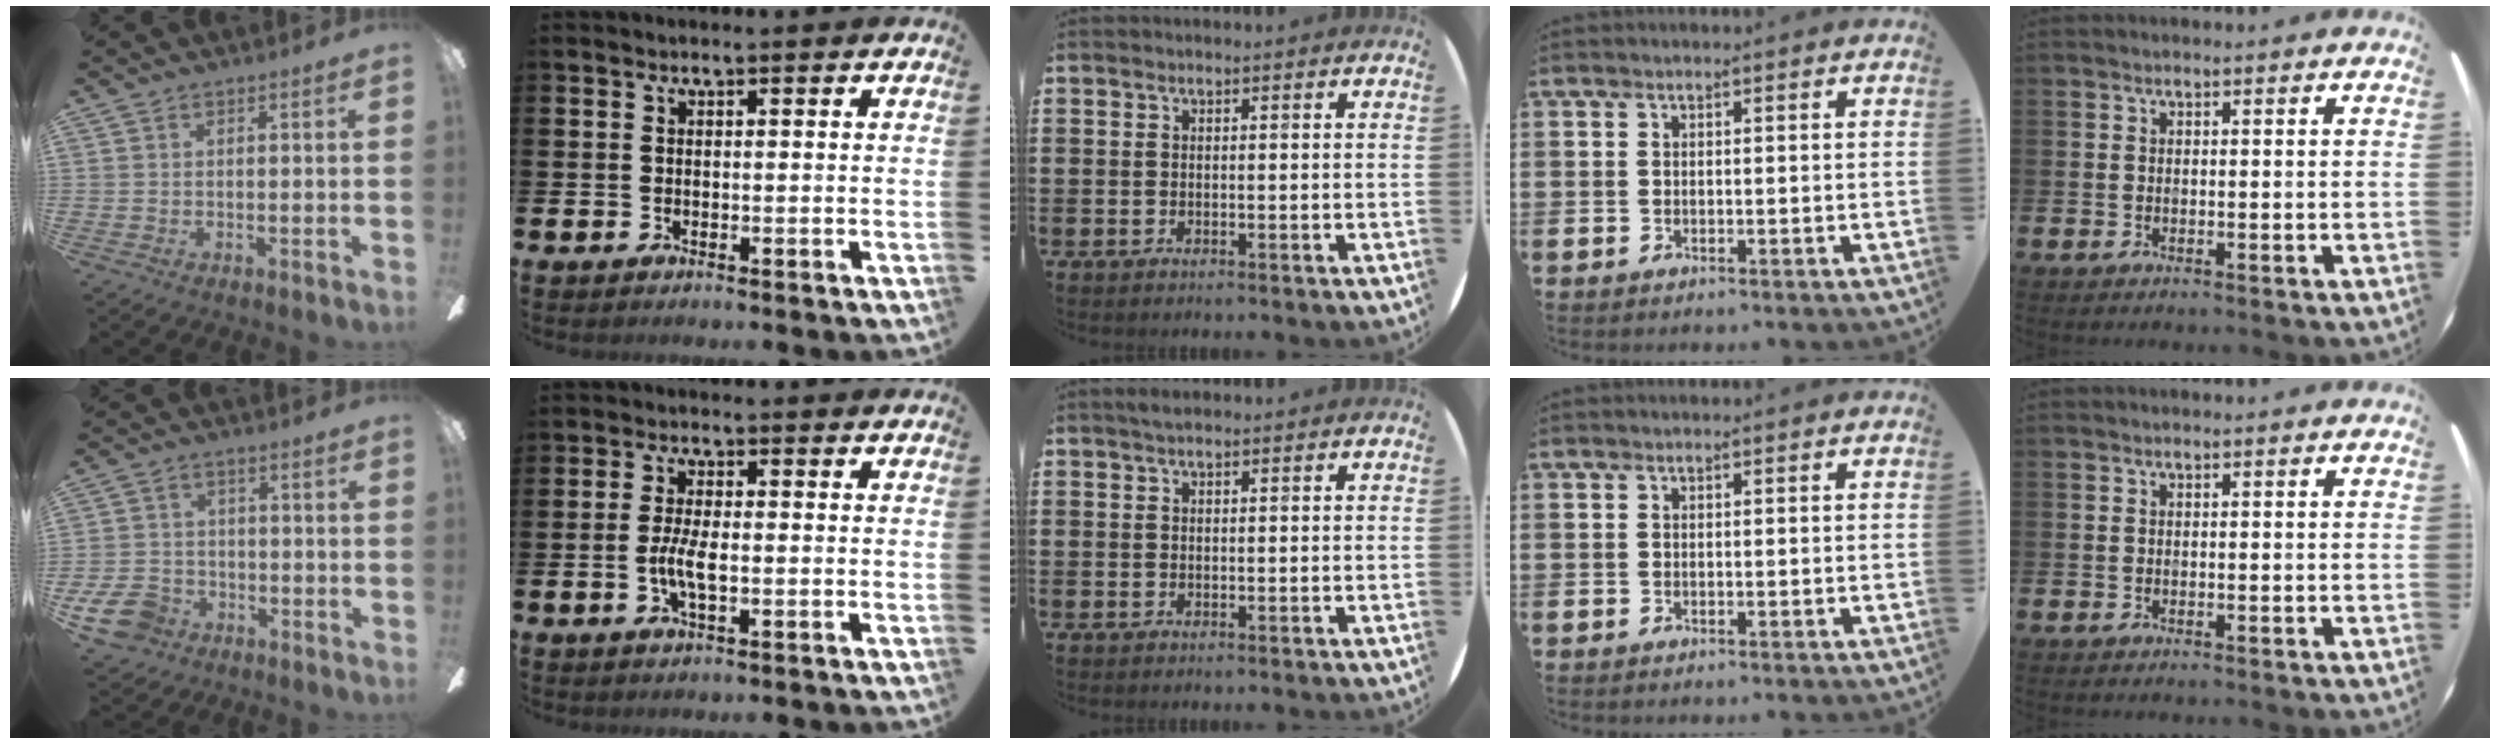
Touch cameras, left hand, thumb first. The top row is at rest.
{"thumb": {"total": 9.0, "force": [-5.0, 6.3, 4.0], "torque": [-0.100, 0.030, -0.095]}, "index": {"total": 3.8, "force": [-0.7, 1.3, 3.5], "torque": [-0.061, -0.004, -0.018]}, "middle": {"total": 0.9, "force": [0.7, 0.2, 0.5], "torque": [-0.010, 0.002, 0.013]}}